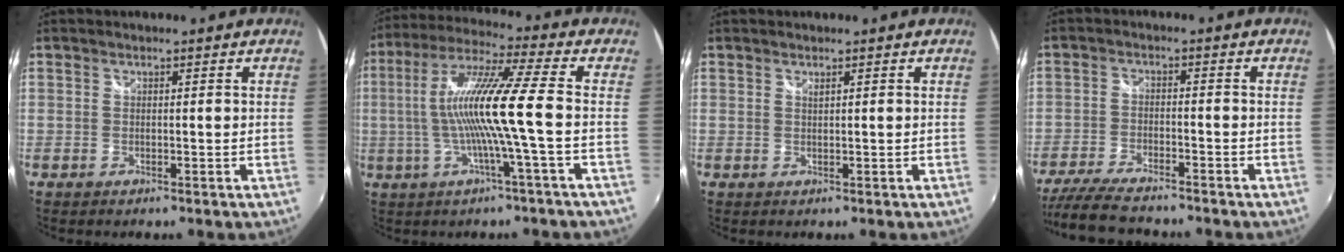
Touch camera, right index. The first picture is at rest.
{"total": 13.1, "force": [-1.8, -1.4, 12.9], "torque": [-0.242, 0.003, -0.030]}
{"total": 0.7, "force": [0.6, -0.3, 0.1], "torque": [-0.001, 0.000, 0.010]}
{"total": 11.5, "force": [-10.0, 2.1, 5.2], "torque": [-0.128, -0.023, -0.177]}